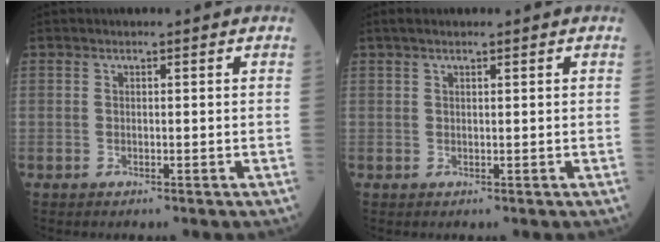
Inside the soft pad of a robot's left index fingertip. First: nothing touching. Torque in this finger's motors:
{"motor_torque": [0.09, 0.00, 0.01, -0.03]}